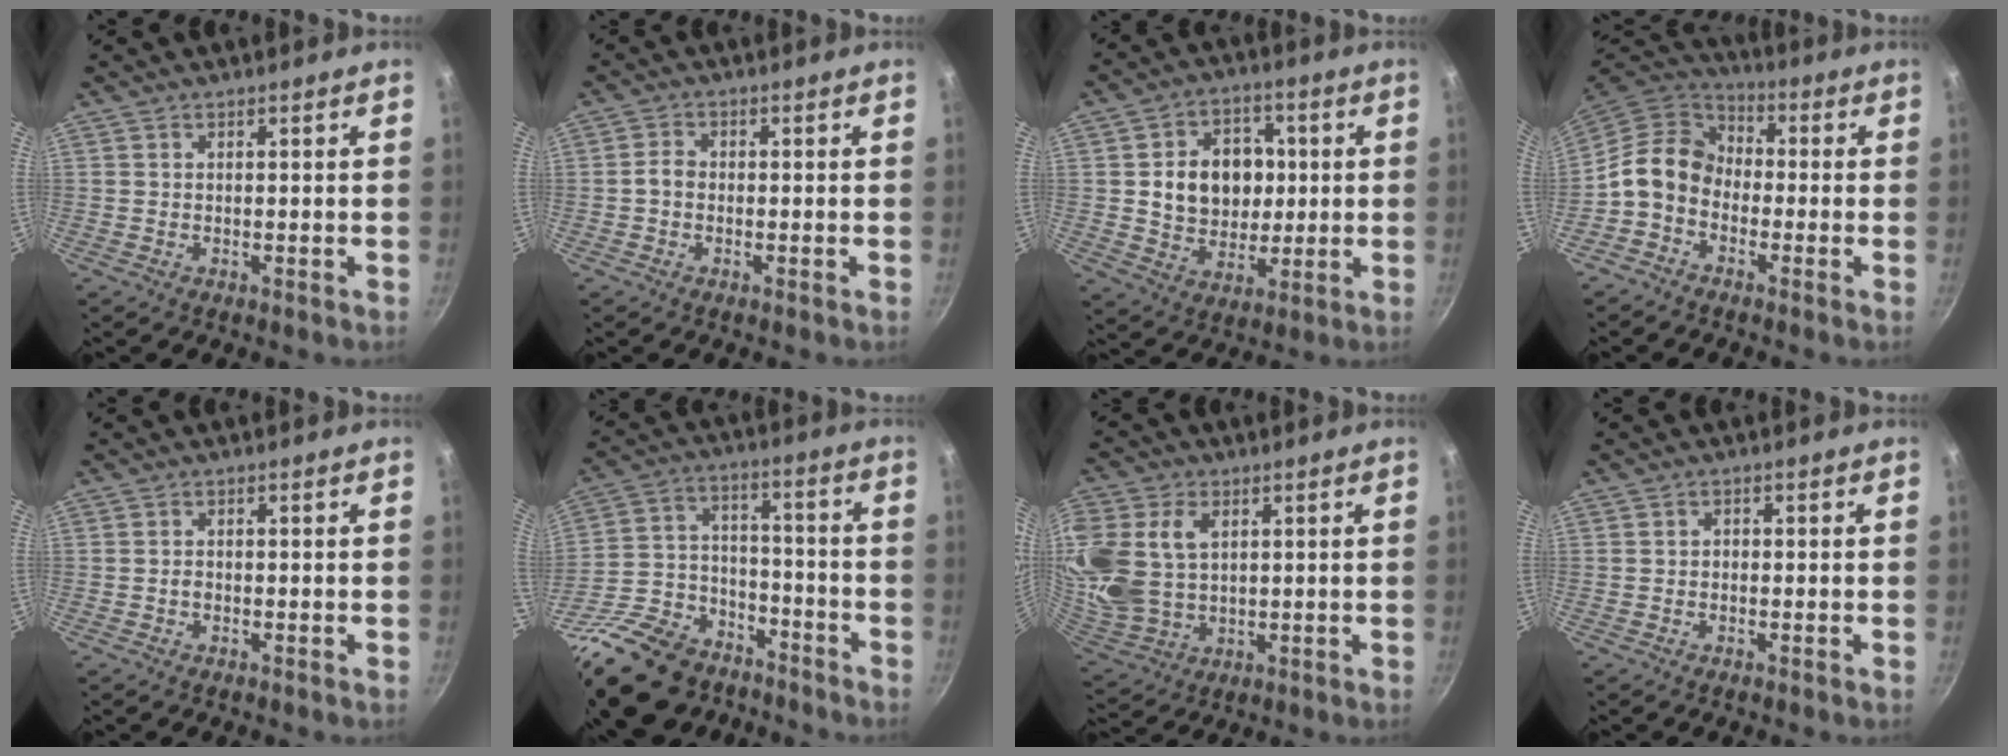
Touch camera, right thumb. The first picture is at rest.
{"total": 2.2, "force": [-0.5, 1.7, 1.3], "torque": [-0.022, 0.013, -0.014]}
{"total": 13.5, "force": [1.3, 10.8, 7.9], "torque": [-0.086, 0.006, 0.024]}
{"total": 10.3, "force": [-2.2, 8.2, 5.9], "torque": [-0.079, 0.039, -0.067]}
{"total": 0.7, "force": [-0.3, 0.5, 0.4], "torque": [-0.007, 0.002, -0.006]}
{"total": 24.0, "force": [-17.2, 13.2, 10.4], "torque": [-0.177, 0.086, -0.284]}
{"total": 18.8, "force": [4.5, 13.6, 12.1], "torque": [-0.281, -0.003, 0.098]}
{"total": 1.1, "force": [-0.3, 0.9, 0.6], "torque": [-0.009, 0.005, -0.006]}